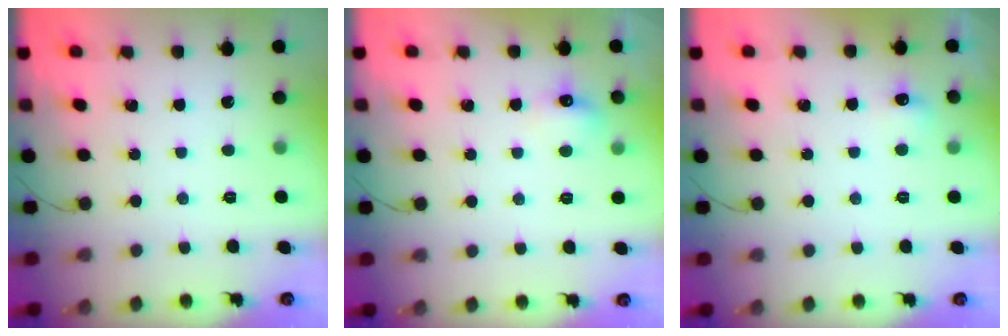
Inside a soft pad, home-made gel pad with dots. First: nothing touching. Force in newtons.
{"total": 5.6, "press": 5.5, "slide": 1.4}
{"total": 5.3, "press": 5.1, "slide": 1.4}